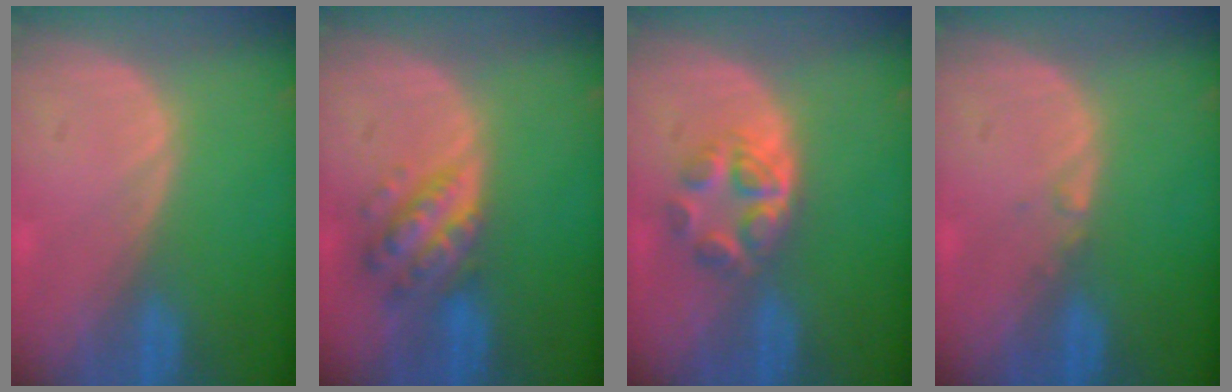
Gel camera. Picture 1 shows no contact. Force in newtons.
{"total": 6.4, "press": 5.7, "slide": 2.9}
{"total": 5.0, "press": 4.8, "slide": 1.4}
{"total": 0.6, "press": 0.6, "slide": 0.2}